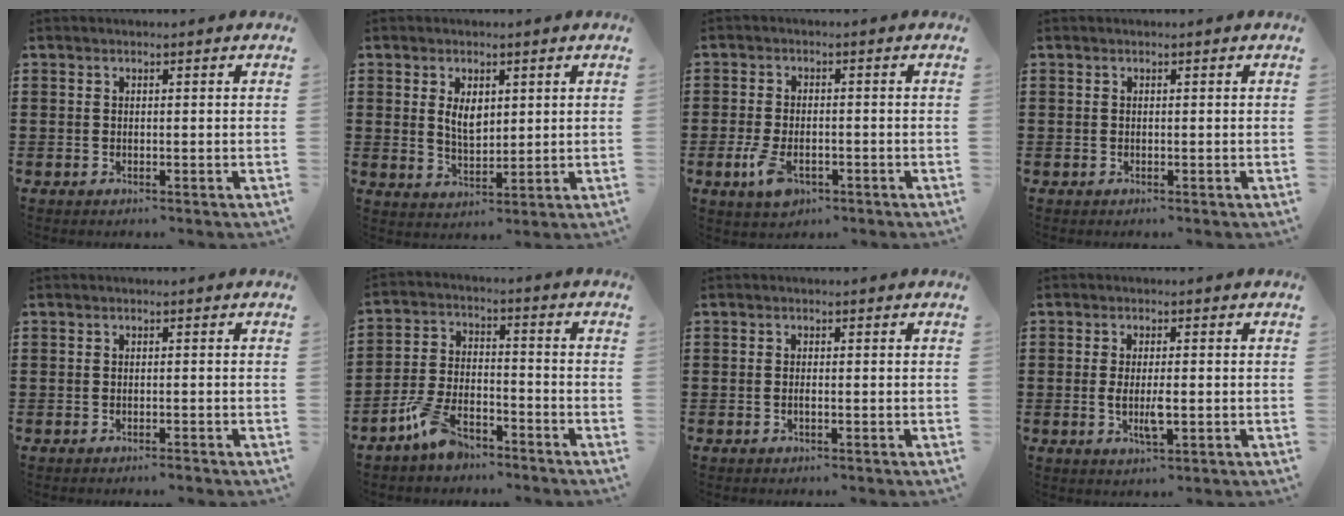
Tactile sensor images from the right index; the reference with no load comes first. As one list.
[{"total": 4.0, "force": [1.3, 2.3, 3.0], "torque": [-0.057, 0.004, 0.021]}, {"total": 4.4, "force": [-1.9, 2.2, 3.3], "torque": [-0.083, -0.007, -0.040]}, {"total": 0.0}, {"total": 0.7, "force": [-0.7, -0.1, 0.3], "torque": [-0.008, -0.004, -0.014]}, {"total": 7.2, "force": [-5.8, 2.4, 3.5], "torque": [-0.088, 0.003, -0.114]}, {"total": 0.6, "force": [-0.3, 0.1, 0.5], "torque": [-0.010, -0.002, -0.005]}, {"total": 4.0, "force": [-0.7, 1.0, 3.8], "torque": [-0.079, -0.007, -0.016]}]